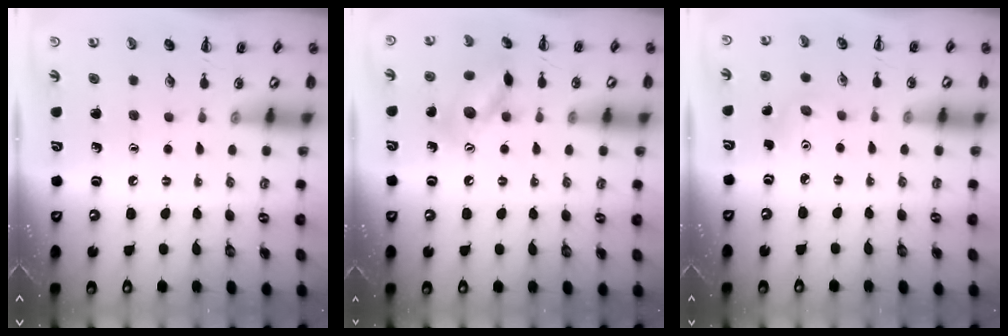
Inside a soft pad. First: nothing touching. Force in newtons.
{"total": 12.1, "press": 12.1, "slide": 0.5}
{"total": 3.2, "press": 3.1, "slide": 0.8}